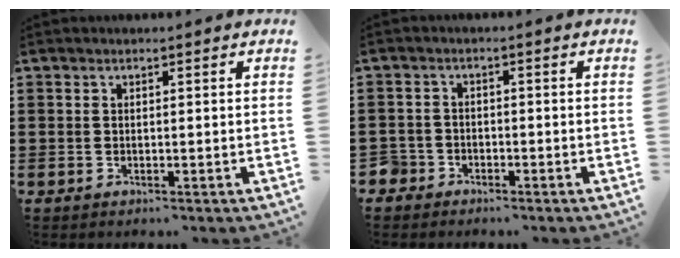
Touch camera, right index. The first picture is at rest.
{"total": 2.3, "force": [-1.8, 1.4, 0.0], "torque": [-0.014, -0.002, -0.044]}